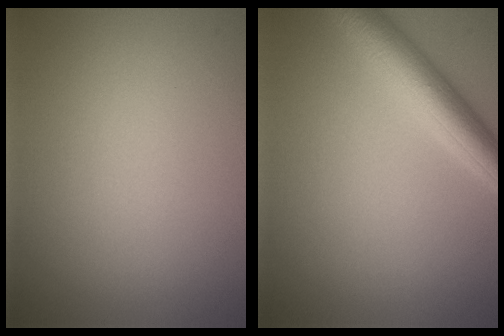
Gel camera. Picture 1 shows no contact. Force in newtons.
{"total": 5.3, "press": 5.3, "slide": 0.2}